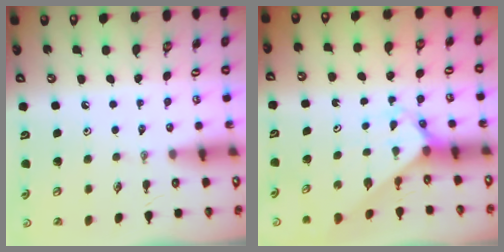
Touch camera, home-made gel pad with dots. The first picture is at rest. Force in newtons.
{"total": 2.7, "press": 2.7, "slide": 0.1}